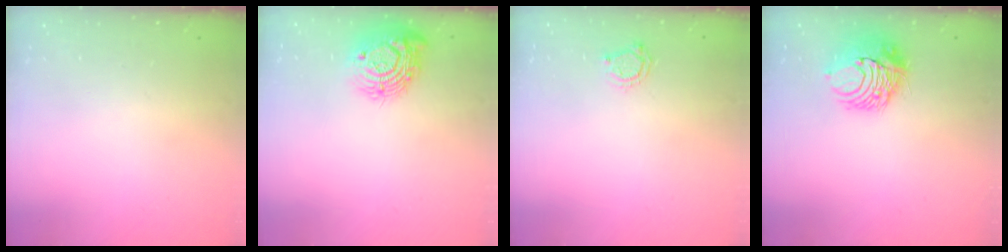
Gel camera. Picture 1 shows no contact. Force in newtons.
{"total": 14.5, "press": 14.5, "slide": 0.7}
{"total": 4.7, "press": 4.7, "slide": 0.5}
{"total": 11.3, "press": 11.2, "slide": 0.6}